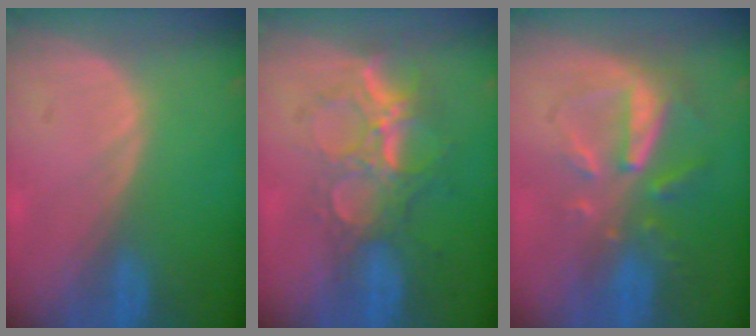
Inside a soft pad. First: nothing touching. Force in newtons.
{"total": 8.9, "press": 7.8, "slide": 4.3}
{"total": 8.0, "press": 7.3, "slide": 3.3}